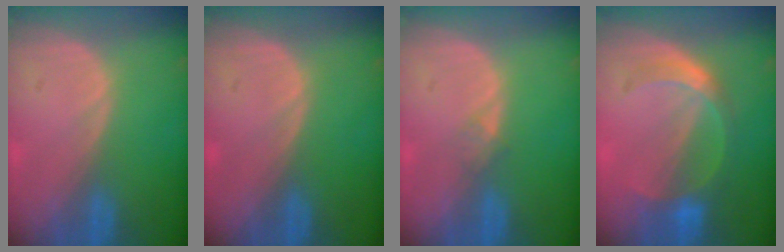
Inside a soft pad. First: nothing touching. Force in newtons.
{"total": 0.0}
{"total": 1.1, "press": 1.0, "slide": 0.1}
{"total": 5.6, "press": 5.3, "slide": 1.9}